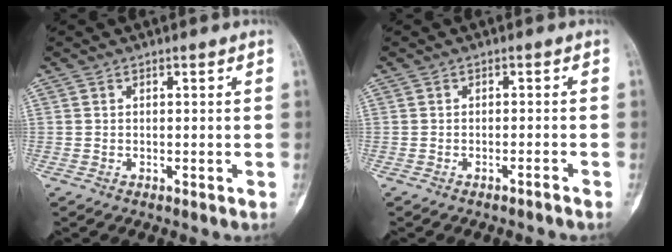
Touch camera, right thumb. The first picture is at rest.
{"total": 1.3, "force": [-1.1, -0.2, 0.6], "torque": [-0.019, 0.016, -0.012]}